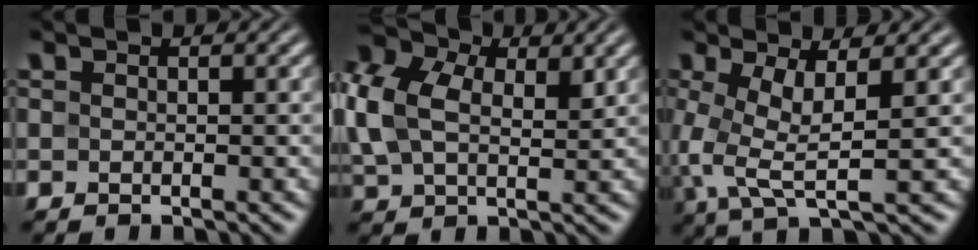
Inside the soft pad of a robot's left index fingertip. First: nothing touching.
{"total": 9.4, "force": [2.6, 6.2, 6.6], "torque": [-0.175, 0.016, 0.049]}
{"total": 5.2, "force": [0.4, 1.5, 5.0], "torque": [-0.113, -0.005, 0.010]}